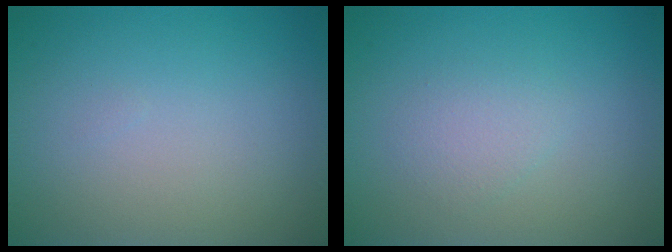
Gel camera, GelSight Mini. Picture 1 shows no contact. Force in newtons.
{"total": 1.5, "press": 1.5, "slide": 0.1}